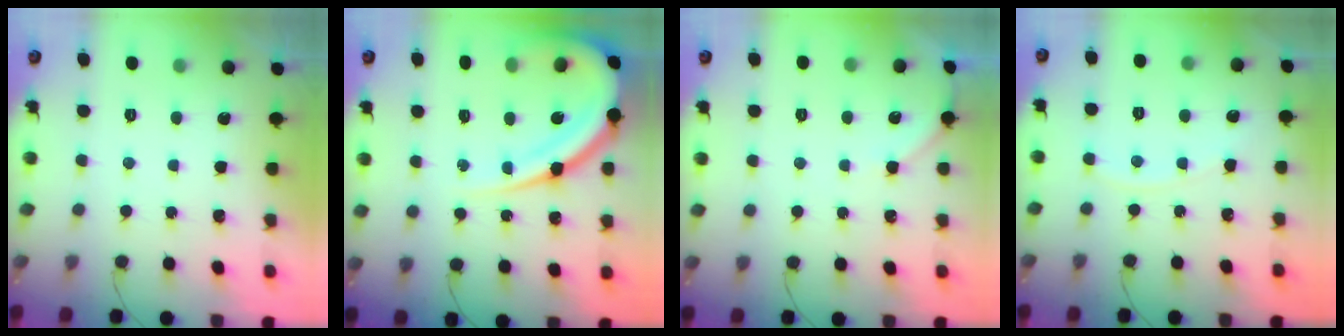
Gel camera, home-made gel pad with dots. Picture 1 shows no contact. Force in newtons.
{"total": 19.7, "press": 19.6, "slide": 1.7}
{"total": 2.8, "press": 2.8, "slide": 0.4}
{"total": 3.5, "press": 3.5, "slide": 0.5}